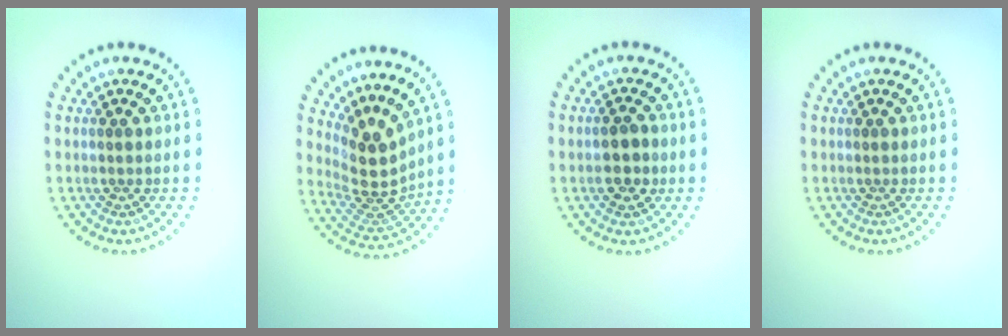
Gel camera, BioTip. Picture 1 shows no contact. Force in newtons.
{"total": 4.1, "press": 2.9, "slide": 2.8}
{"total": 2.4, "press": 2.3, "slide": 0.3}
{"total": 0.0}